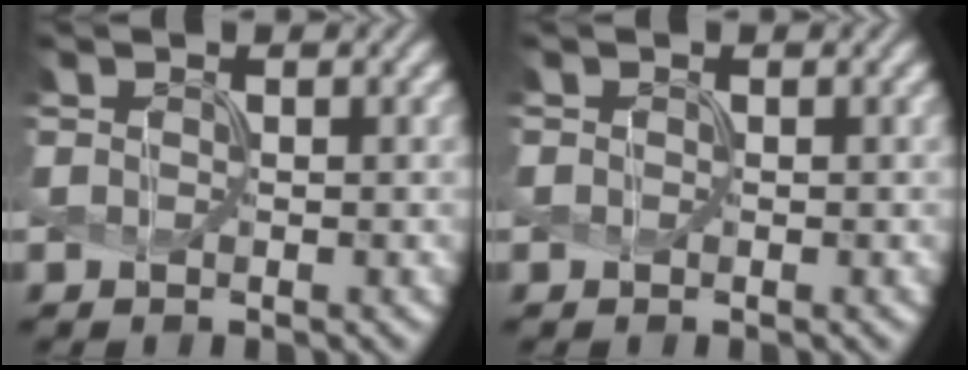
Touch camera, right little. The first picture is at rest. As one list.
[{"total": 0.0}]